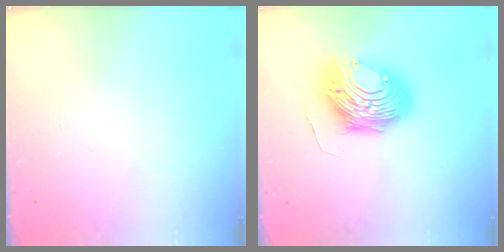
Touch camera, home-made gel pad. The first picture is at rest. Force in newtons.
{"total": 13.5, "press": 13.4, "slide": 1.4}